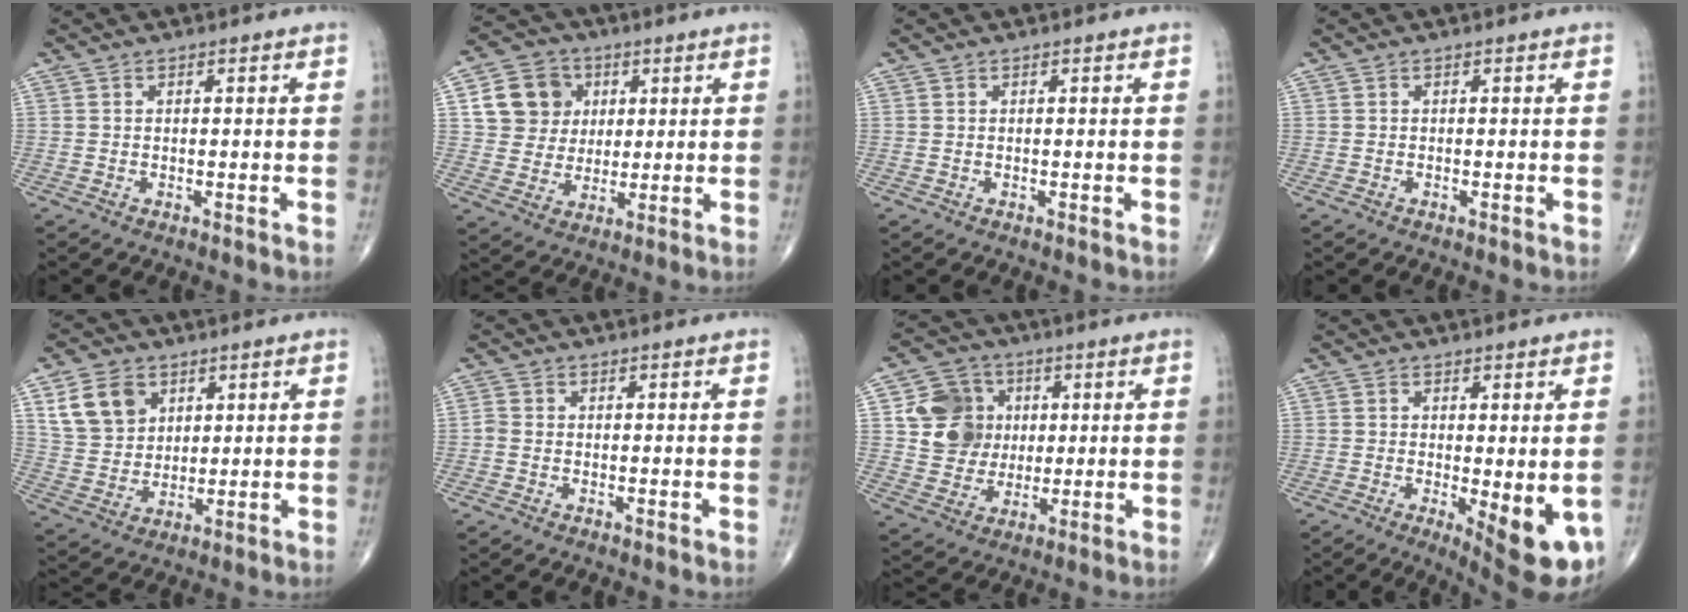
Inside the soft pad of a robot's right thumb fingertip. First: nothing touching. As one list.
[{"total": 10.8, "force": [3.1, 9.6, 3.9], "torque": [-0.039, -0.002, 0.053]}, {"total": 0.0}, {"total": 0.0}, {"total": 10.2, "force": [4.6, 7.6, 4.9], "torque": [-0.071, -0.017, 0.096]}, {"total": 1.3, "force": [-0.2, 1.0, 0.7], "torque": [-0.012, 0.000, -0.005]}, {"total": 11.3, "force": [2.2, 10.1, 4.6], "torque": [-0.043, -0.002, 0.041]}, {"total": 10.3, "force": [-2.7, 3.3, 9.4], "torque": [-0.116, -0.021, -0.029]}]